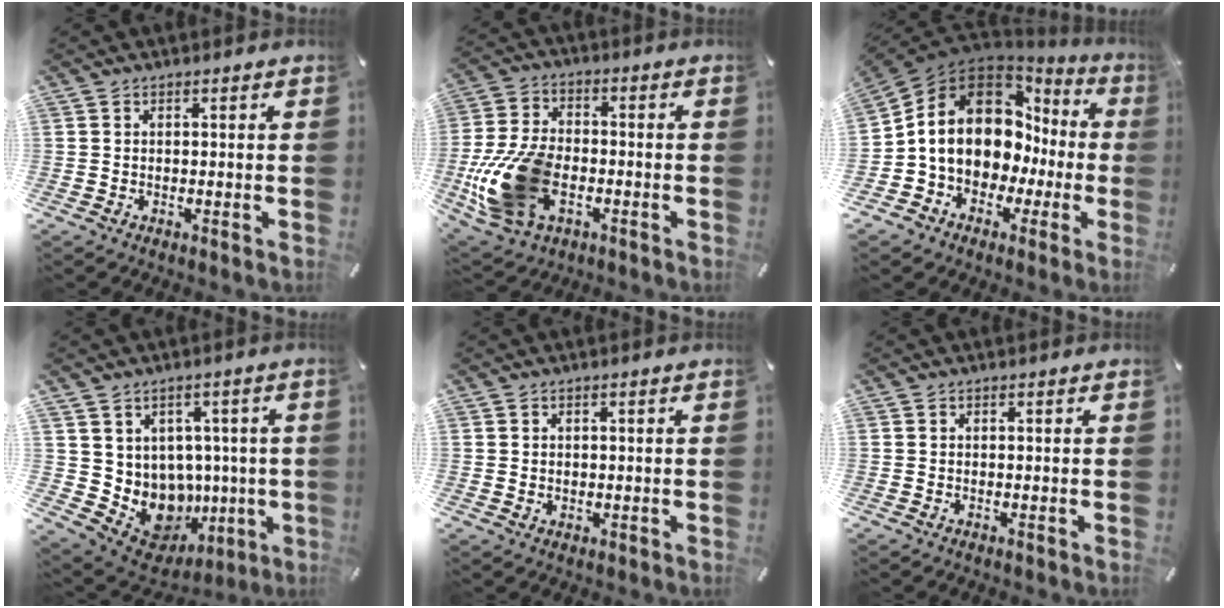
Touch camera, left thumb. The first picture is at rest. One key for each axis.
{"total": 17.6, "fx": -4.8, "fy": 11.6, "fz": 12.3, "tx": -0.260, "ty": 0.016, "tz": -0.076}
{"total": 15.6, "fx": 2.4, "fy": 12.2, "fz": 9.4, "tx": -0.166, "ty": -0.028, "tz": 0.041}
{"total": 10.2, "fx": 0.4, "fy": 9.6, "fz": 3.5, "tx": -0.058, "ty": -0.039, "tz": 0.034}
{"total": 1.2, "fx": 0.4, "fy": 1.1, "fz": 0.1, "tx": -0.003, "ty": 0.005, "tz": 0.006}
{"total": 0.0}